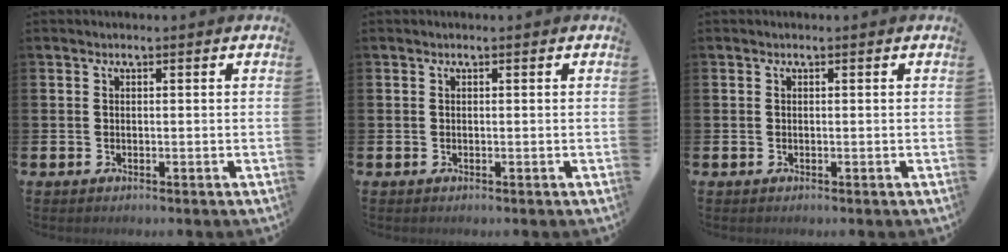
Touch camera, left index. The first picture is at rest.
{"total": 0.0}
{"total": 0.0}